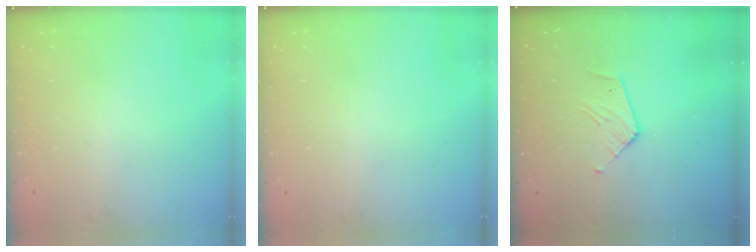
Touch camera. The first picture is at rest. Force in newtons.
{"total": 0.0}
{"total": 6.0, "press": 5.9, "slide": 0.6}